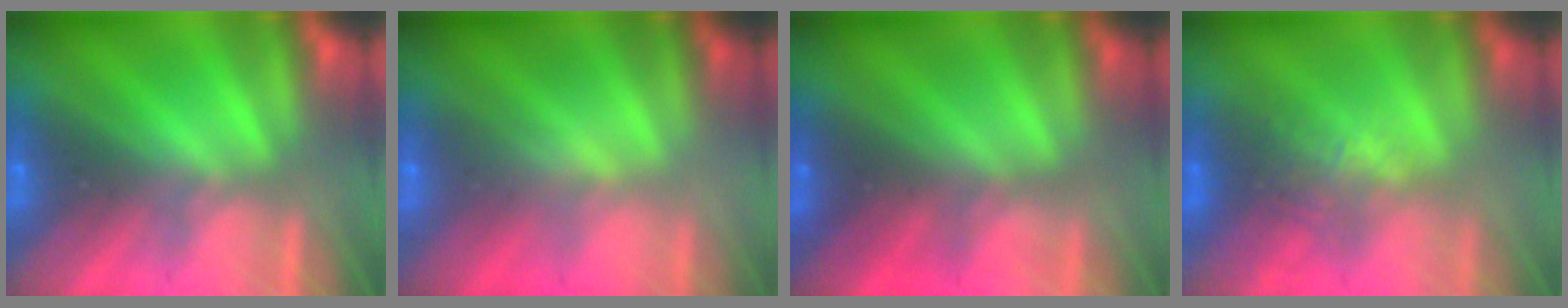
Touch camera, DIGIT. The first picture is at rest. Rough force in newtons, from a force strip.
{"total": 2.1}
{"total": 2.0}
{"total": 2.7}